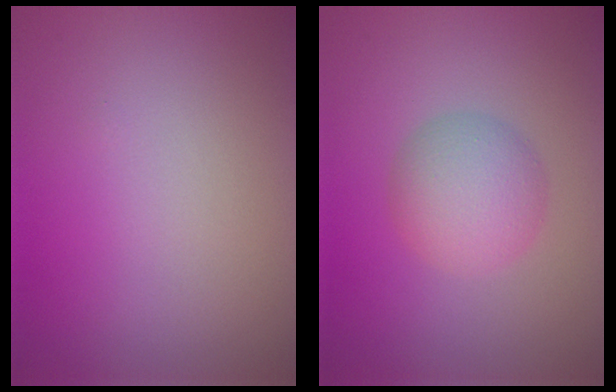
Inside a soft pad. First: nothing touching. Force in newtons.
{"total": 3.9, "press": 3.9, "slide": 0.2}